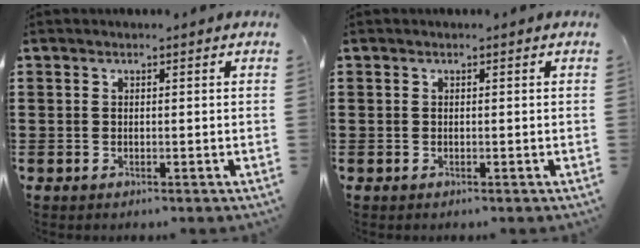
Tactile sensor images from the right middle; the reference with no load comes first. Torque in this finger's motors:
{"motor_torque": [0.21, -0.20, -0.01, 0.01]}